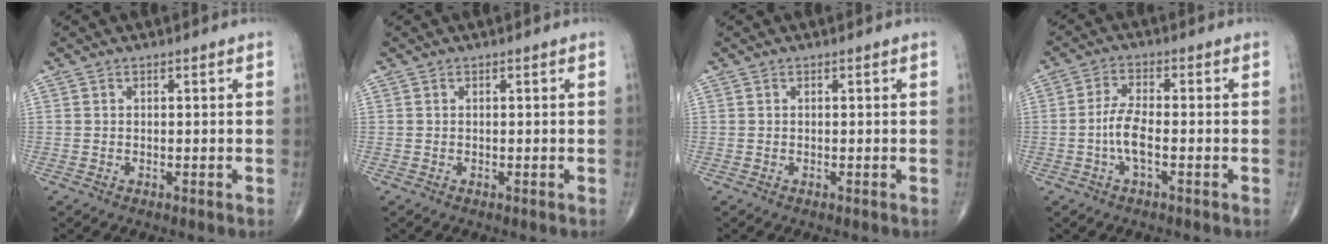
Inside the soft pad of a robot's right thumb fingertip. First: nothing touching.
{"total": 0.0}
{"total": 0.0}
{"total": 5.2, "force": [-1.4, 1.5, 4.8], "torque": [-0.103, 0.009, -0.032]}